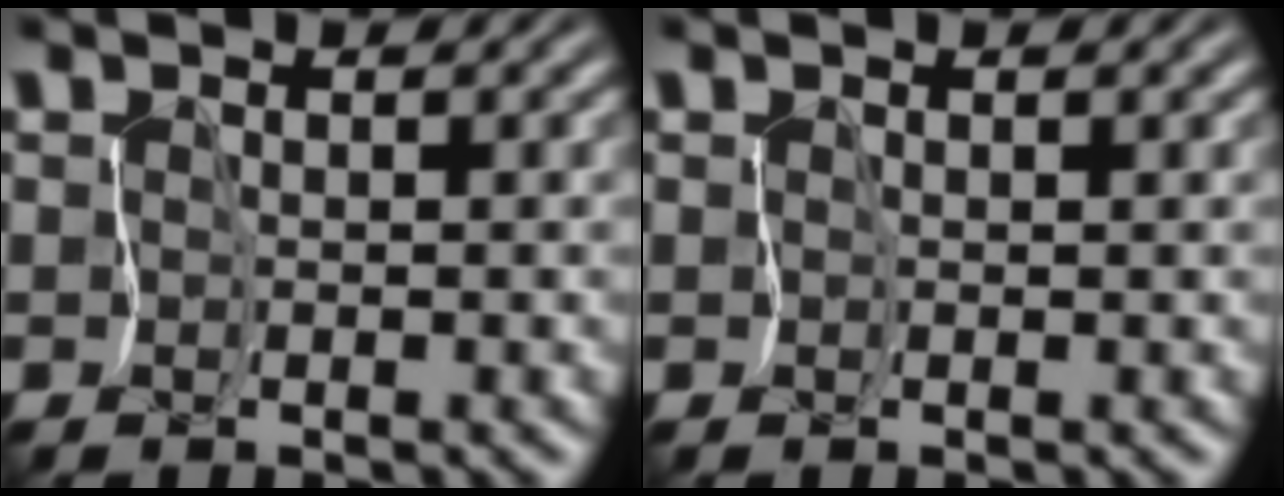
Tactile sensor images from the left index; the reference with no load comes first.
{"total": 0.6, "force": [0.4, 0.1, 0.4], "torque": [-0.005, 0.000, 0.008]}